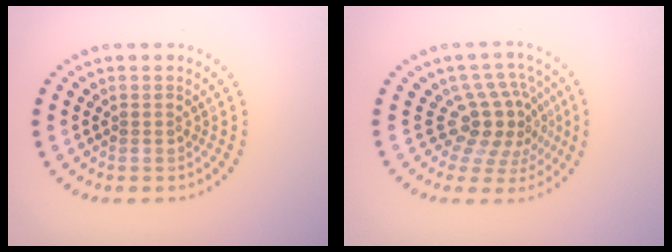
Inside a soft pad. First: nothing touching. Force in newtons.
{"total": 4.4, "press": 3.0, "slide": 3.2}